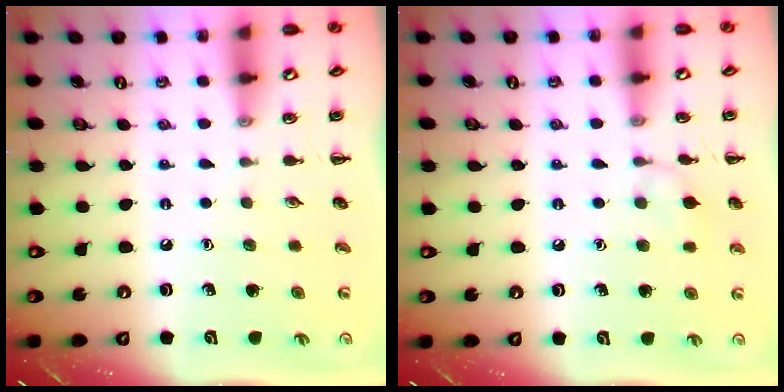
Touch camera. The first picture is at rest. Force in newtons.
{"total": 6.9, "press": 6.6, "slide": 2.0}